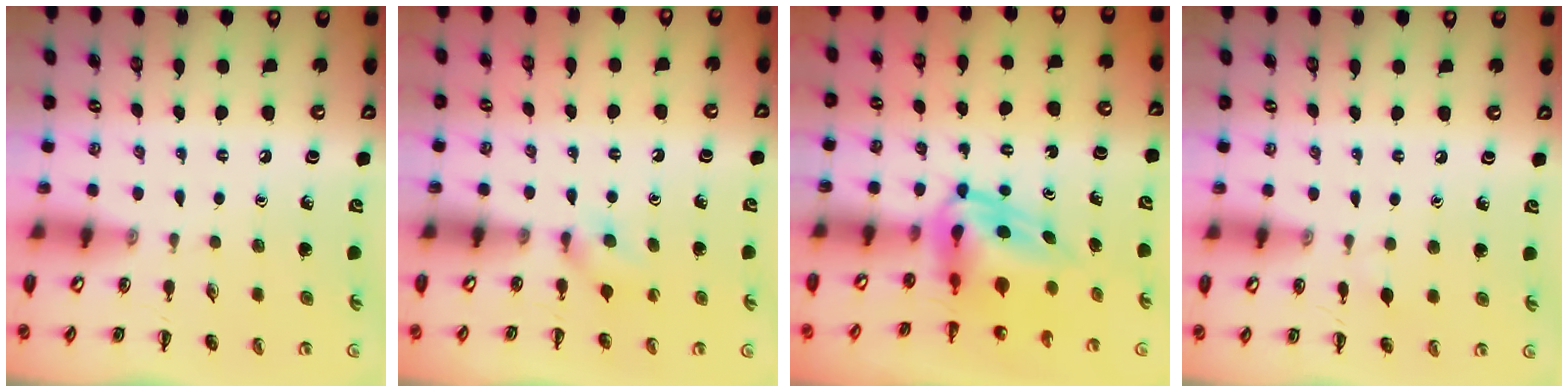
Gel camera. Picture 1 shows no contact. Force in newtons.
{"total": 4.5, "press": 4.3, "slide": 1.5}
{"total": 5.4, "press": 5.2, "slide": 1.3}
{"total": 3.0, "press": 2.7, "slide": 1.2}